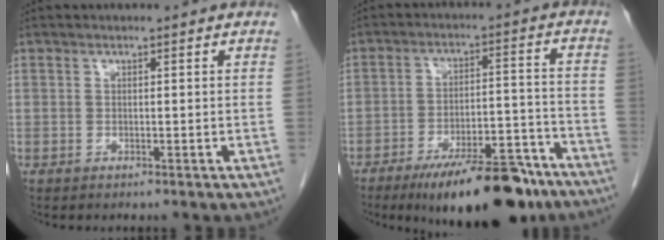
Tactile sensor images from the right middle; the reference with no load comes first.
{"total": 16.9, "force": [-12.7, 4.3, 10.4], "torque": [-0.119, 0.012, -0.195]}